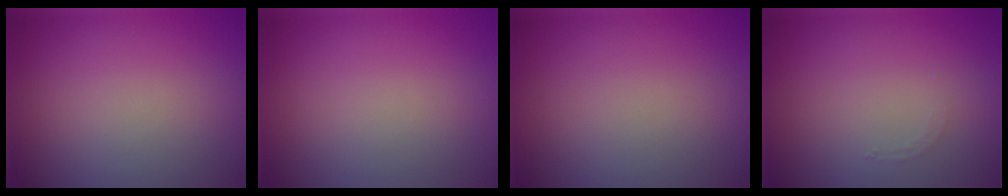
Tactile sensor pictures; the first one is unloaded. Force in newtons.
{"total": 0.0}
{"total": 0.0}
{"total": 0.8, "press": 0.8, "slide": 0.1}